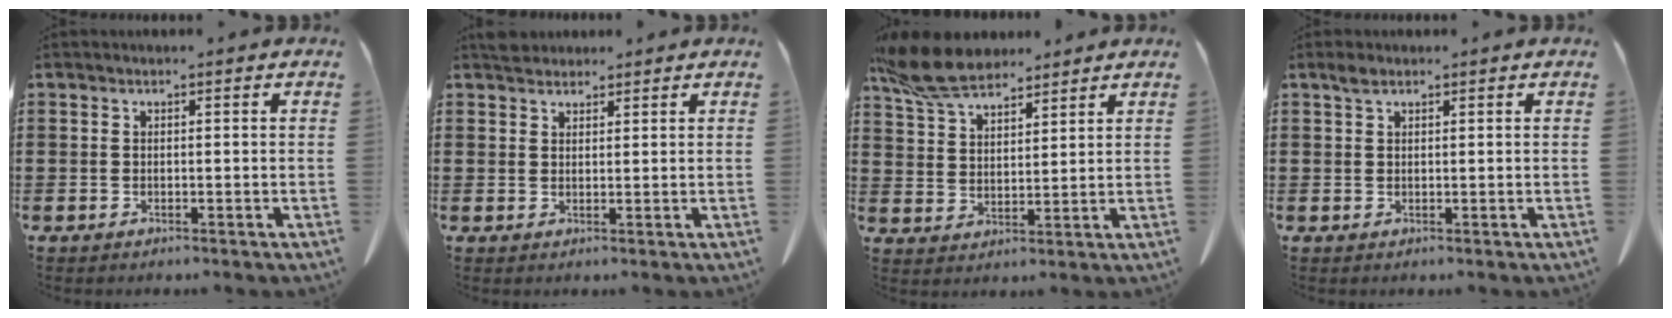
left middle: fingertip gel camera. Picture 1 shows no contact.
{"total": 2.3, "force": [2.1, 0.9, 0.4], "torque": [-0.006, 0.000, 0.041]}
{"total": 9.4, "force": [7.8, 3.0, 4.2], "torque": [-0.108, -0.011, 0.150]}
{"total": 1.4, "force": [0.9, 0.6, 0.9], "torque": [-0.022, 0.002, 0.017]}